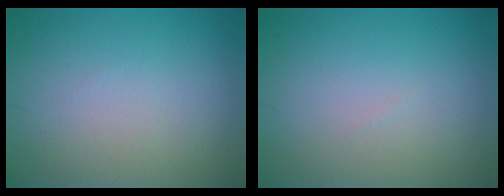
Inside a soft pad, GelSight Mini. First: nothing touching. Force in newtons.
{"total": 0.0}